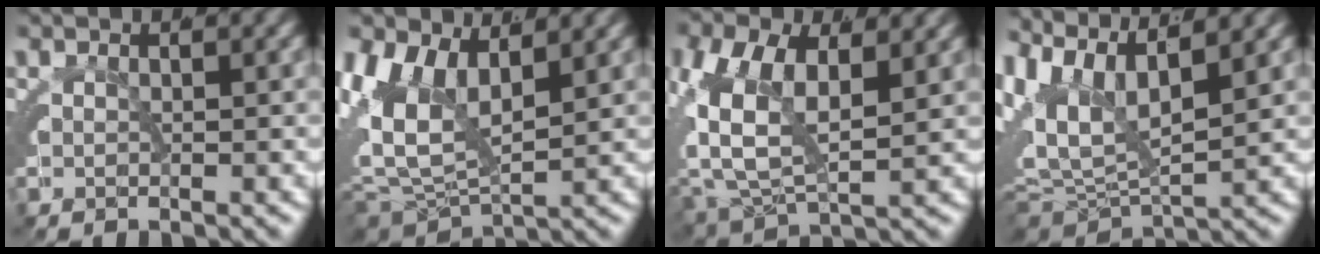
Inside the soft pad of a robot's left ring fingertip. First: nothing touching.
{"total": 7.7, "force": [0.8, 5.8, 5.0], "torque": [-0.107, -0.008, 0.011]}
{"total": 8.6, "force": [0.8, 6.5, 5.6], "torque": [-0.138, -0.026, 0.015]}
{"total": 10.3, "force": [2.1, 7.8, 6.4], "torque": [-0.131, -0.003, 0.024]}